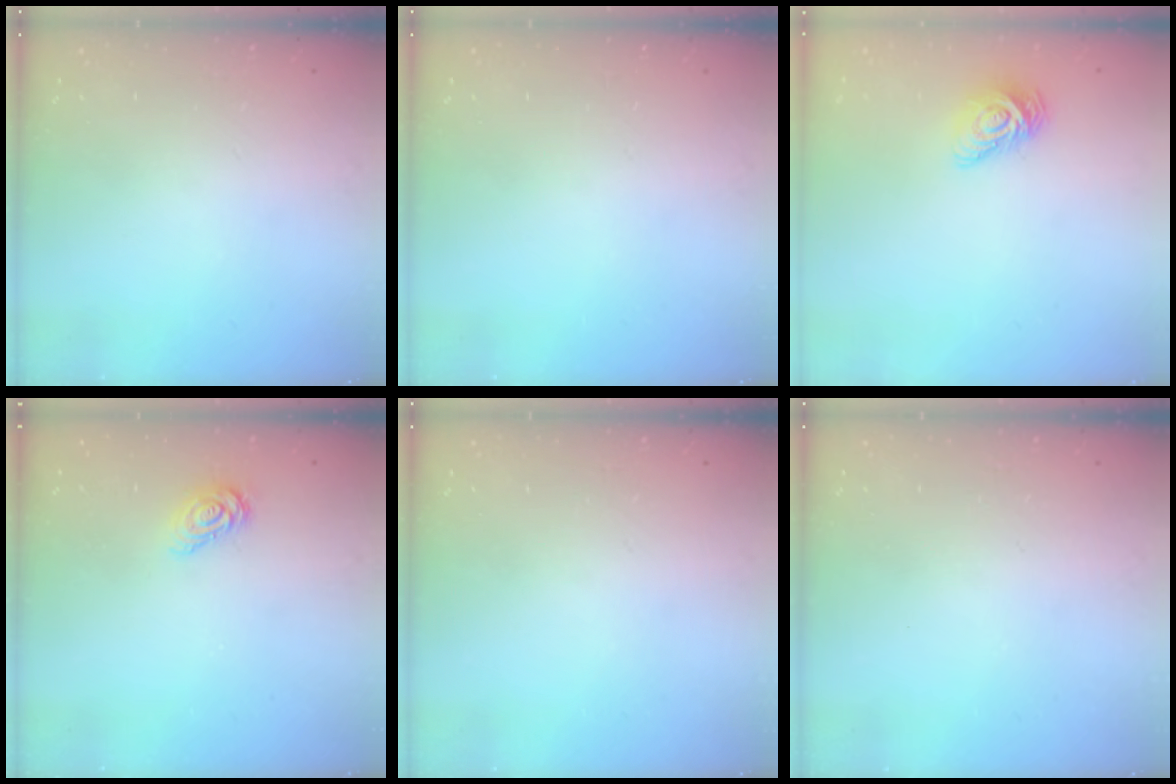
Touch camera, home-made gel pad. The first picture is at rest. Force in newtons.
{"total": 0.0}
{"total": 10.1, "press": 10.1, "slide": 0.6}
{"total": 5.9, "press": 5.8, "slide": 0.4}
{"total": 0.0}
{"total": 0.0}